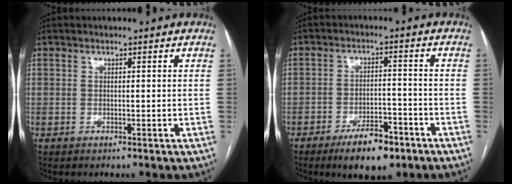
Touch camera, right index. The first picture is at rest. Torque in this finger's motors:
{"motor_torque": [0.28, 0.05, 0.02, -0.01]}